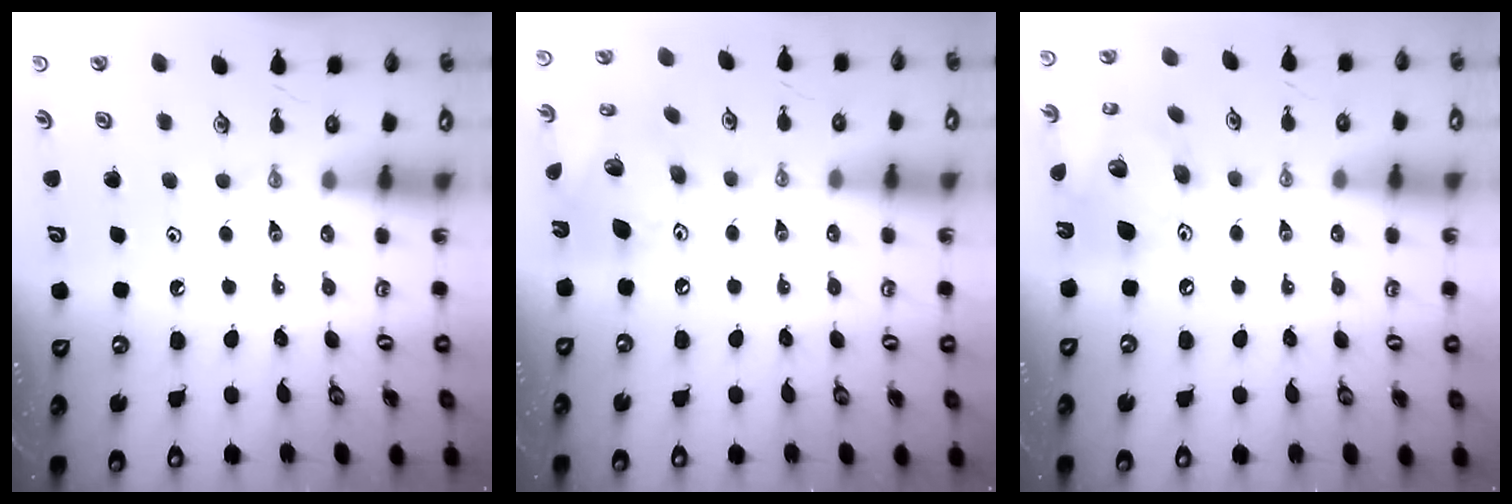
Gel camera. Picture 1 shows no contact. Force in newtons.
{"total": 14.8, "press": 14.7, "slide": 1.2}
{"total": 16.1, "press": 16.0, "slide": 2.1}